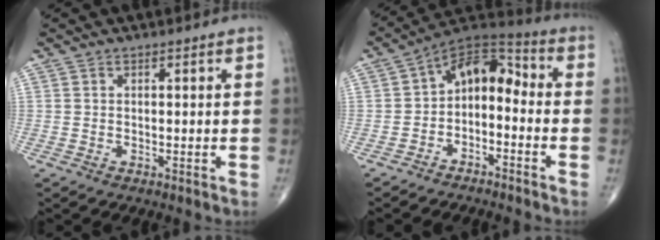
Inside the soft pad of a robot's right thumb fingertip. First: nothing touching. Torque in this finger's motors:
{"motor_torque": [2.60, 2.42, 0.52, -0.12, 0.15]}